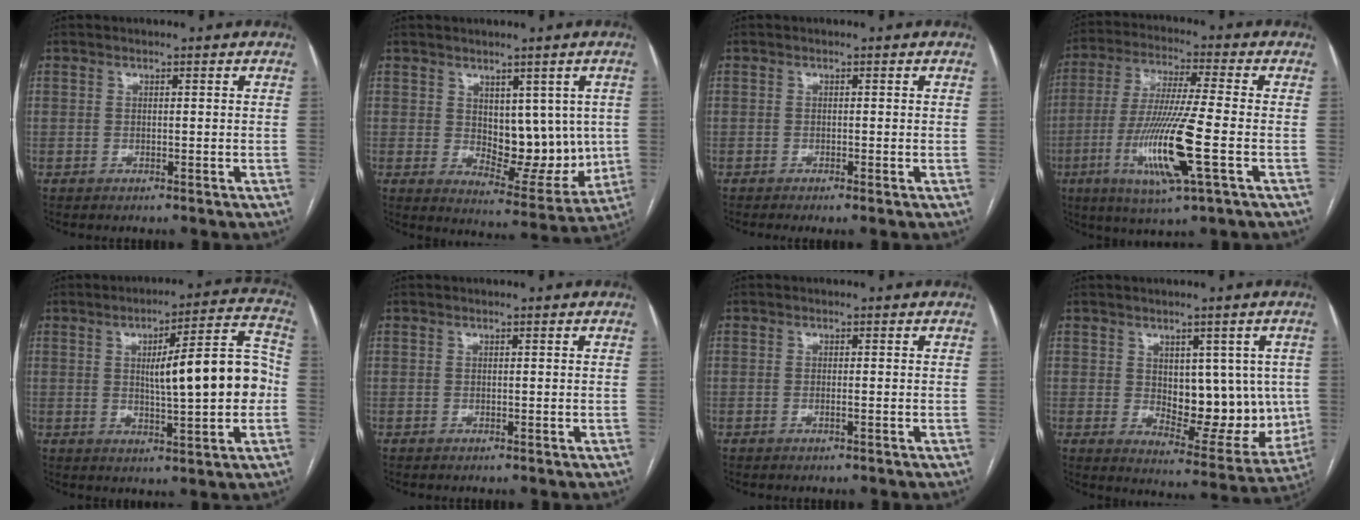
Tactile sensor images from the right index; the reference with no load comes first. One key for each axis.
{"total": 10.3, "fx": 1.1, "fy": 5.6, "fz": 8.5, "tx": -0.099, "ty": -0.008, "tz": 0.035}
{"total": 1.1, "fx": -0.6, "fy": -0.1, "fz": 0.9, "tx": -0.019, "ty": -0.002, "tz": -0.011}
{"total": 14.7, "fx": -4.3, "fy": 0.2, "fz": 14.0, "tx": -0.286, "ty": -0.022, "tz": -0.082}
{"total": 13.6, "fx": 0.0, "fy": 2.3, "fz": 13.4, "tx": -0.187, "ty": 0.029, "tz": 0.004}
{"total": 0.0}
{"total": 0.6, "fx": -0.3, "fy": -0.1, "fz": 0.6, "tx": -0.012, "ty": 0.000, "tz": -0.003}
{"total": 12.2, "fx": 0.9, "fy": 6.3, "fz": 10.4, "tx": -0.118, "ty": -0.003, "tz": 0.031}